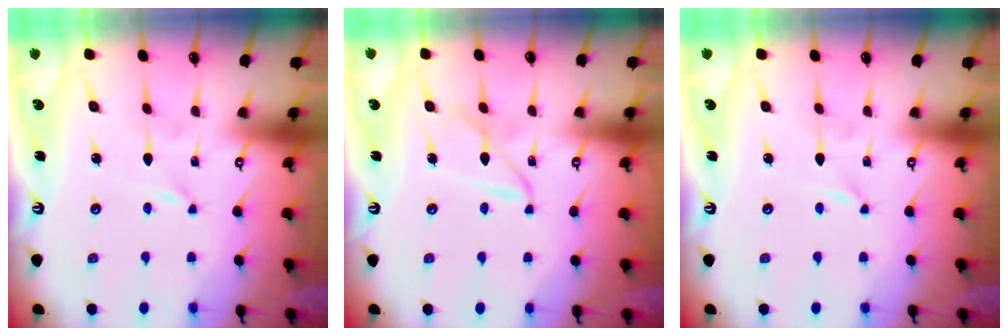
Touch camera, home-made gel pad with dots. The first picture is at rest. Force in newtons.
{"total": 5.3, "press": 5.3, "slide": 0.4}
{"total": 0.0}